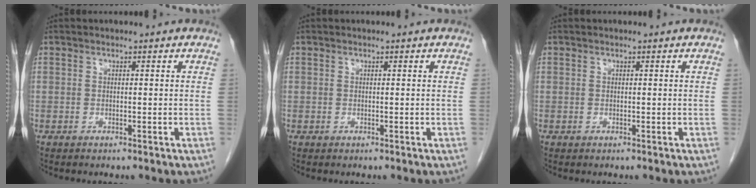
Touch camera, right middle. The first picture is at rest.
{"total": 0.0}
{"total": 0.0}